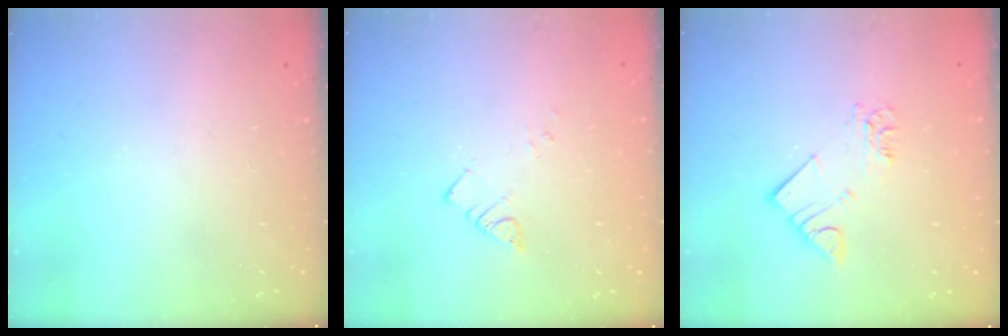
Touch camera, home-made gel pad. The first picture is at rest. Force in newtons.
{"total": 2.4, "press": 2.4, "slide": 0.1}
{"total": 4.1, "press": 4.1, "slide": 0.3}